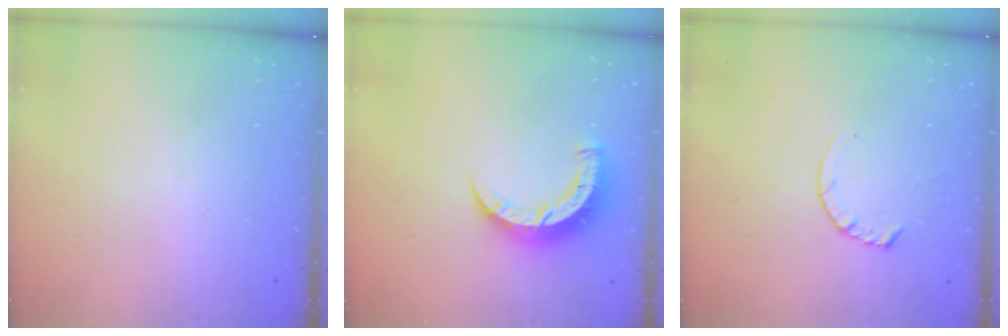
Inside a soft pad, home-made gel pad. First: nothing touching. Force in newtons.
{"total": 7.7, "press": 7.7, "slide": 0.5}
{"total": 4.8, "press": 4.7, "slide": 0.4}